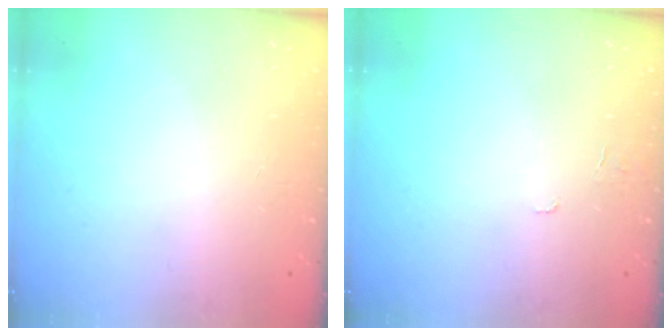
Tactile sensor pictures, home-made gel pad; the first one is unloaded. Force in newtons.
{"total": 3.6, "press": 3.5, "slide": 0.2}